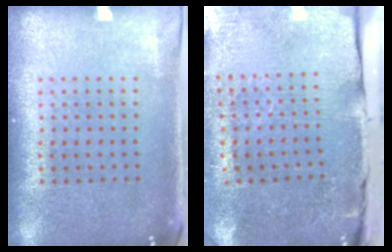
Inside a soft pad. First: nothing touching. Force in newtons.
{"total": 4.5, "press": 3.7, "slide": 2.5}